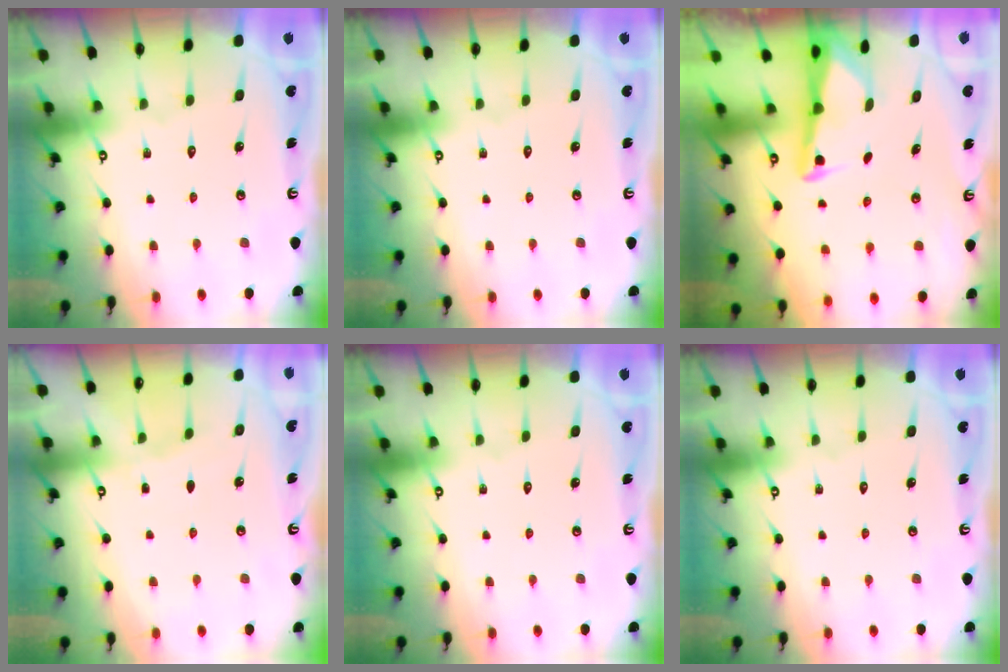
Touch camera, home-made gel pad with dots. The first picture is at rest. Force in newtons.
{"total": 0.0}
{"total": 3.1, "press": 3.1, "slide": 0.4}
{"total": 1.8, "press": 1.8, "slide": 0.3}
{"total": 0.0}
{"total": 0.0}